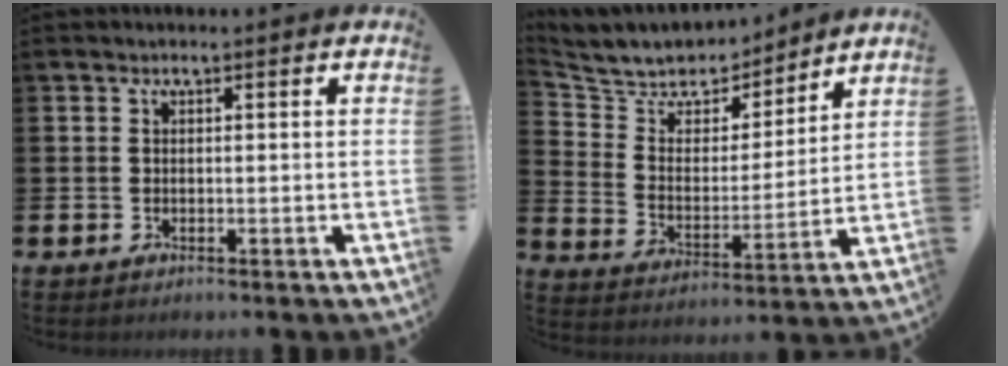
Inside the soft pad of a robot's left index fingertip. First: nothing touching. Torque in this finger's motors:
{"motor_torque": [0.91, -1.23, 0.26, 0.04]}